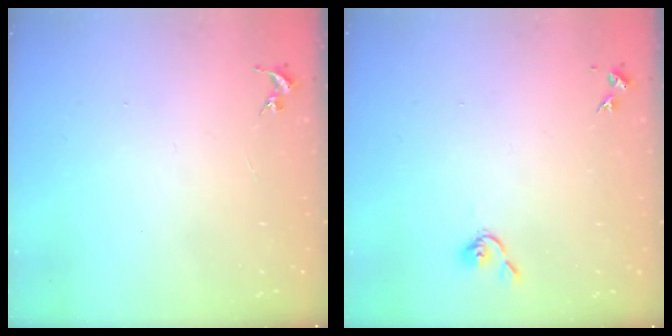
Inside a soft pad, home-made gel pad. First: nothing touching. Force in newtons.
{"total": 3.7, "press": 3.6, "slide": 0.6}